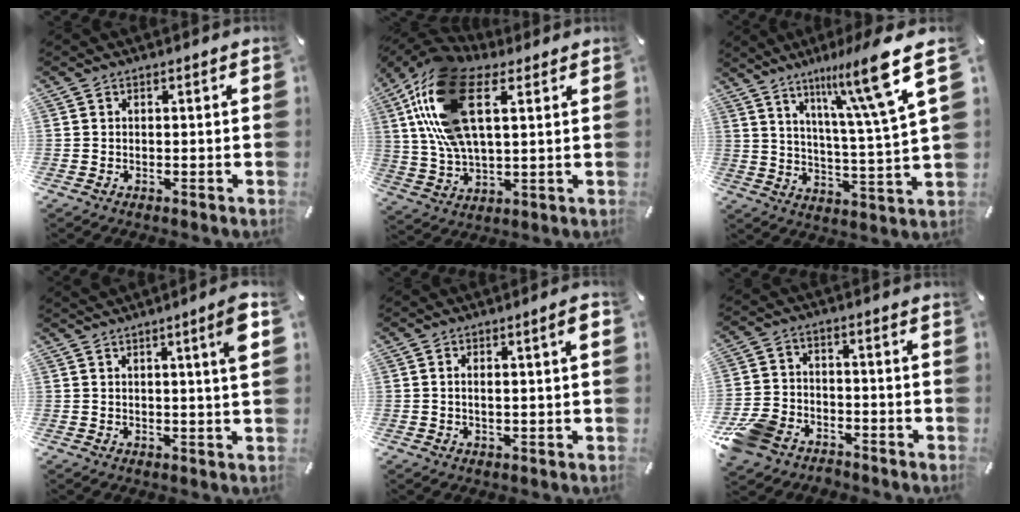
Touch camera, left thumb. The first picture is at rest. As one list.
[{"total": 20.5, "force": [8.2, 10.7, 15.5], "torque": [-0.358, -0.008, 0.141]}, {"total": 18.6, "force": [11.3, 2.1, 14.6], "torque": [-0.221, -0.063, 0.164]}, {"total": 6.7, "force": [2.9, -0.1, 6.1], "torque": [-0.092, -0.012, 0.041]}, {"total": 4.0, "force": [0.6, 0.7, 3.9], "torque": [-0.062, 0.000, 0.006]}, {"total": 9.3, "force": [-6.2, 6.2, 3.2], "torque": [-0.073, 0.040, -0.117]}]